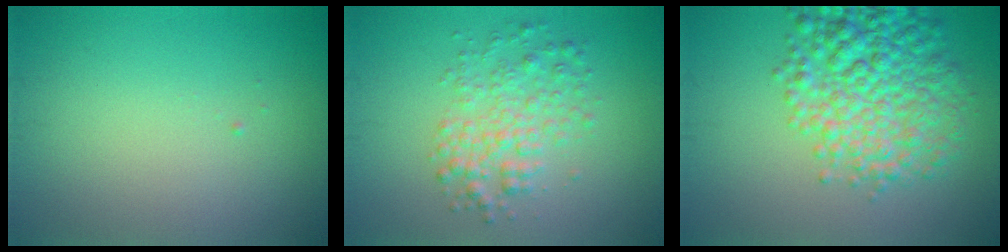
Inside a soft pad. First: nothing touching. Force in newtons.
{"total": 3.4, "press": 3.4, "slide": 0.1}
{"total": 7.5, "press": 7.5, "slide": 0.2}